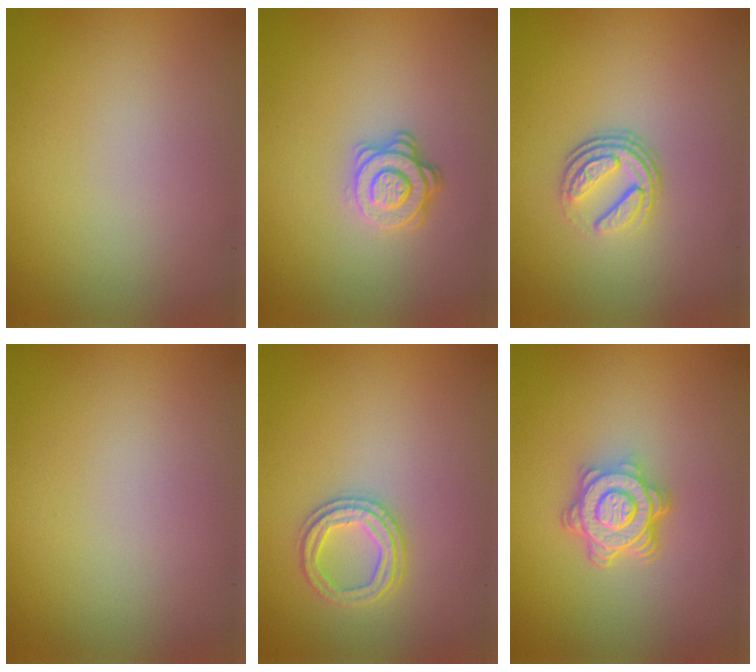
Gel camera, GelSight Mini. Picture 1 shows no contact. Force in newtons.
{"total": 2.8, "press": 2.5, "slide": 1.3}
{"total": 3.8, "press": 2.5, "slide": 2.8}
{"total": 0.0}
{"total": 2.5, "press": 2.4, "slide": 0.6}
{"total": 4.8, "press": 3.7, "slide": 3.1}